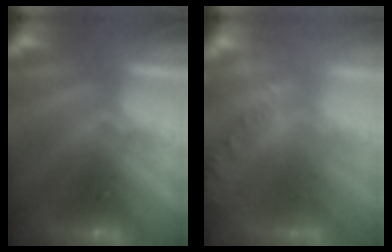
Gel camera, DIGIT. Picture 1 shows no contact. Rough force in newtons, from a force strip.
{"total": 1.5}